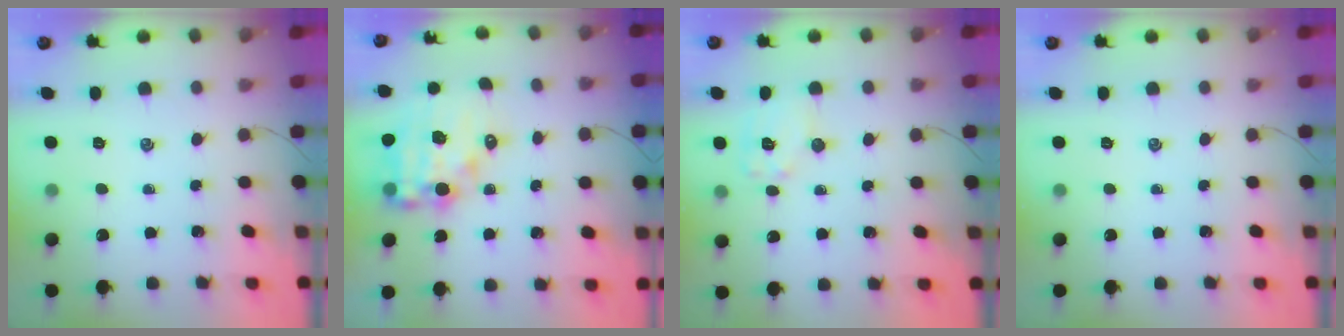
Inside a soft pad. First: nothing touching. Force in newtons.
{"total": 12.1, "press": 11.6, "slide": 3.3}
{"total": 7.7, "press": 7.7, "slide": 0.4}
{"total": 0.0}